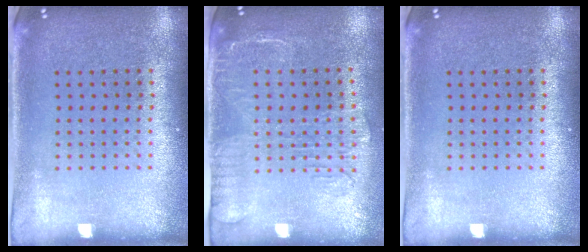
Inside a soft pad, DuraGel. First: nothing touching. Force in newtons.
{"total": 1.9, "press": 1.6, "slide": 1.0}
{"total": 0.0}